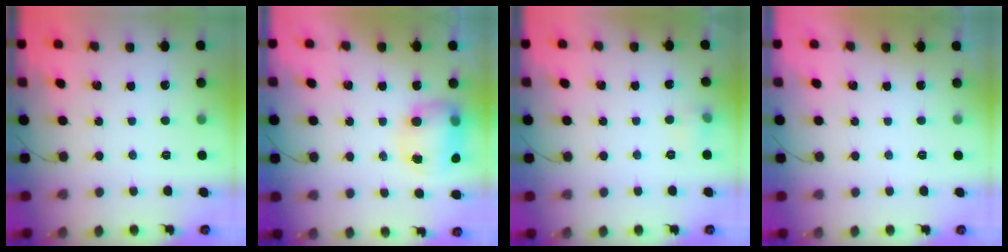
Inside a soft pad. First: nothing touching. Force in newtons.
{"total": 9.8, "press": 9.6, "slide": 2.1}
{"total": 4.8, "press": 4.5, "slide": 1.4}
{"total": 0.0}